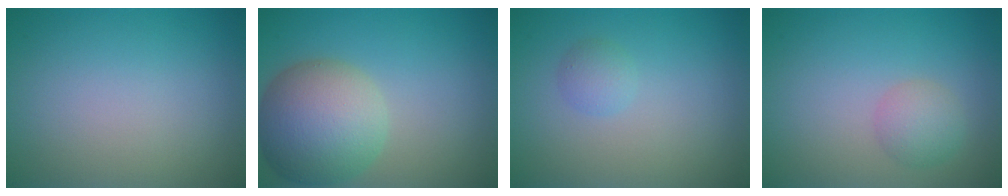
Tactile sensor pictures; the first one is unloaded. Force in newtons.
{"total": 8.3, "press": 8.3, "slide": 0.3}
{"total": 1.3, "press": 1.3, "slide": 0.1}
{"total": 2.1, "press": 2.1, "slide": 0.1}